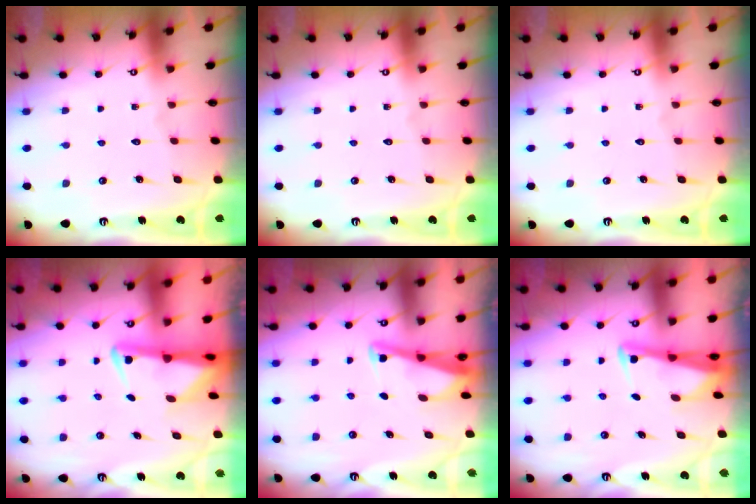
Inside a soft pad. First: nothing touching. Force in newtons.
{"total": 0.0}
{"total": 0.0}
{"total": 3.5, "press": 3.4, "slide": 0.7}
{"total": 4.0, "press": 3.9, "slide": 0.5}
{"total": 2.9, "press": 2.9, "slide": 0.2}